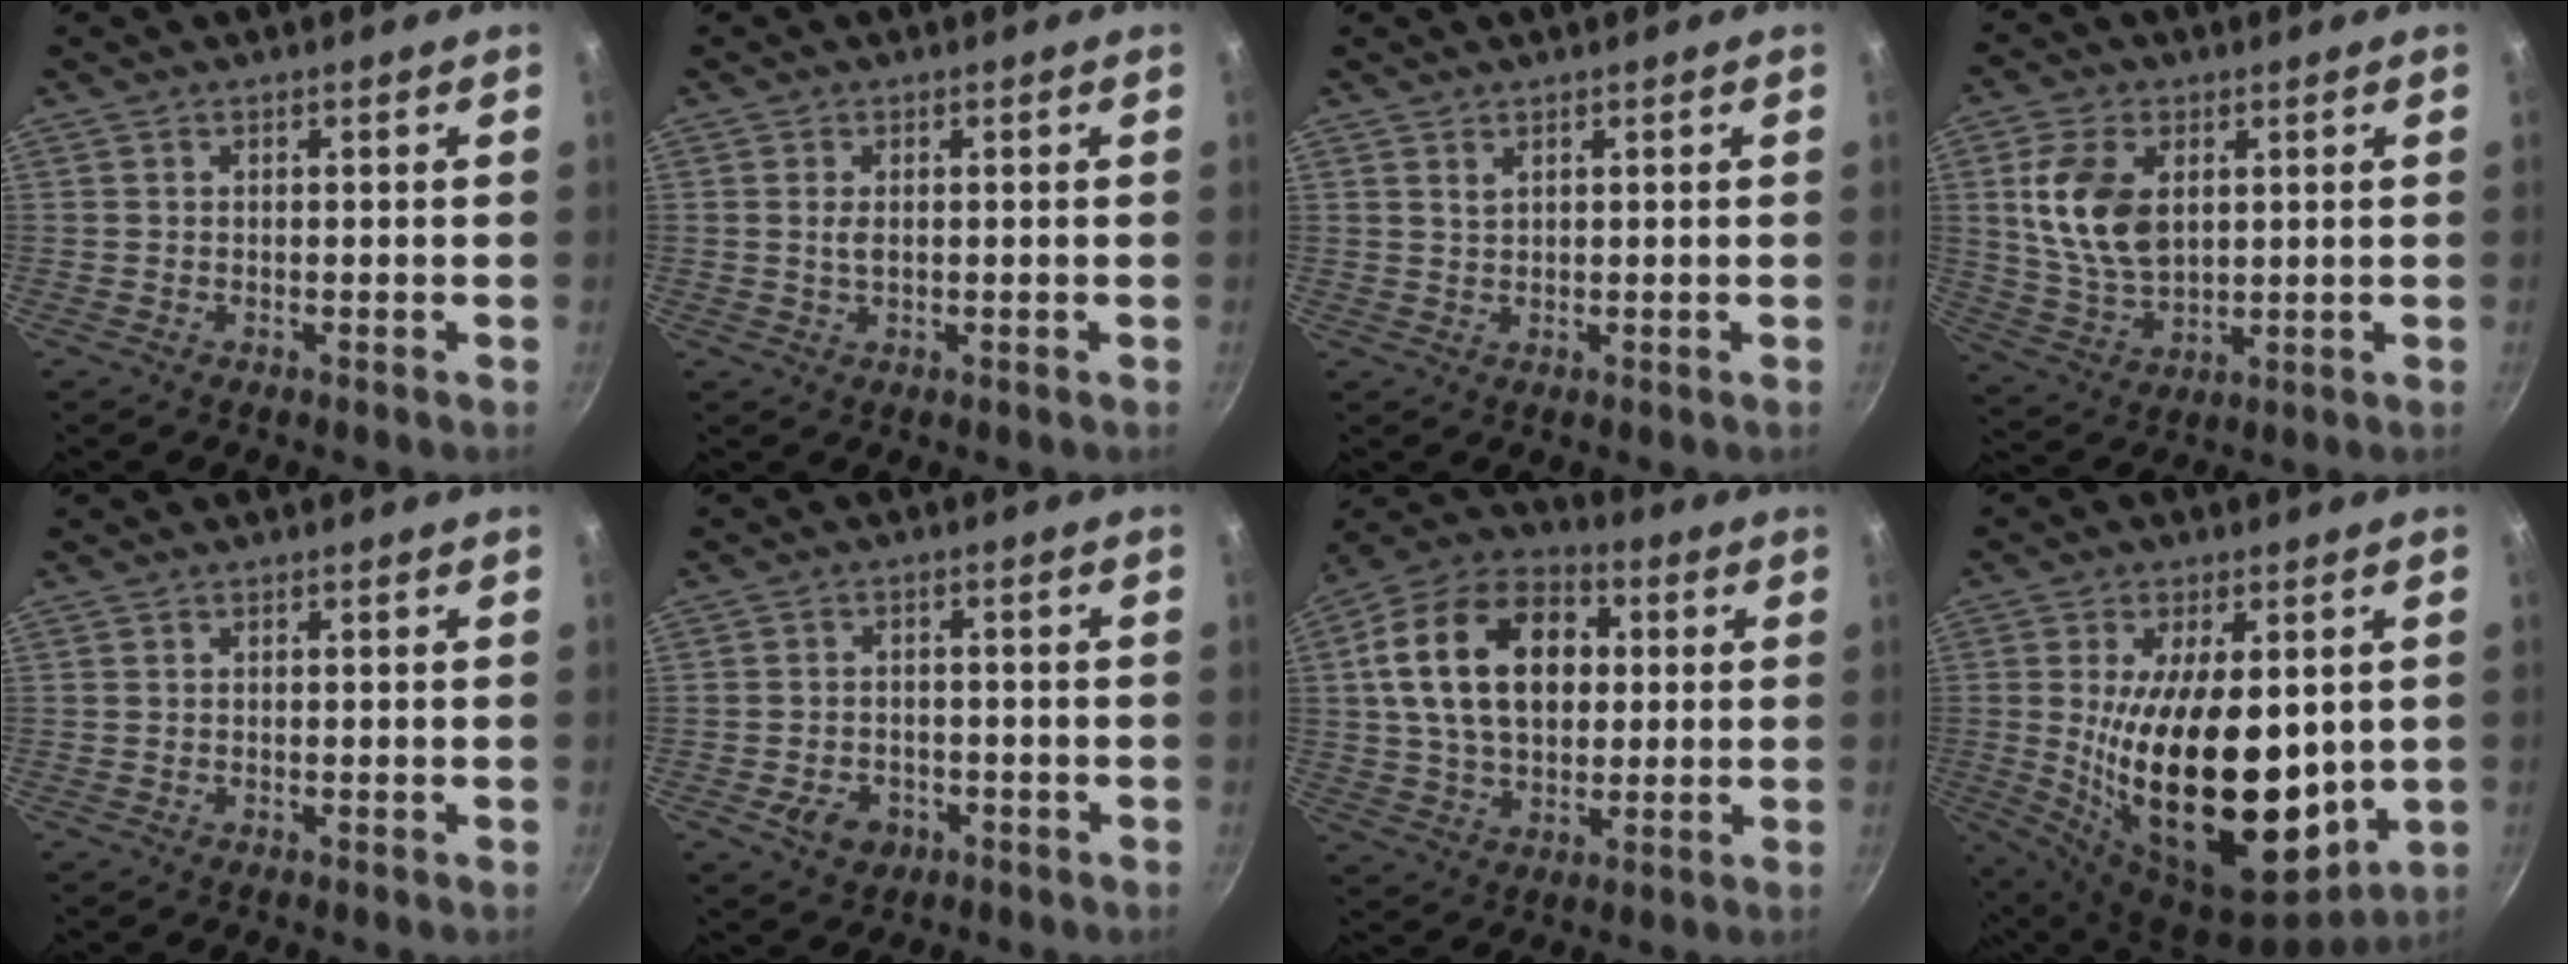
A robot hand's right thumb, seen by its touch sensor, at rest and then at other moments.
{"total": 1.9, "force": [0.2, 1.0, 1.6], "torque": [-0.030, -0.002, 0.004]}
{"total": 1.4, "force": [0.9, 0.7, 0.8], "torque": [-0.014, -0.003, 0.018]}
{"total": 12.6, "force": [2.9, 8.0, 9.3], "torque": [-0.166, -0.019, 0.064]}
{"total": 0.0}
{"total": 5.4, "force": [-2.2, 4.1, 2.6], "torque": [-0.037, 0.017, -0.027]}
{"total": 20.6, "force": [3.7, 14.0, 14.7], "torque": [-0.228, 0.021, 0.051]}
{"total": 24.3, "force": [0.8, 12.0, 21.1], "torque": [-0.346, -0.040, 0.029]}